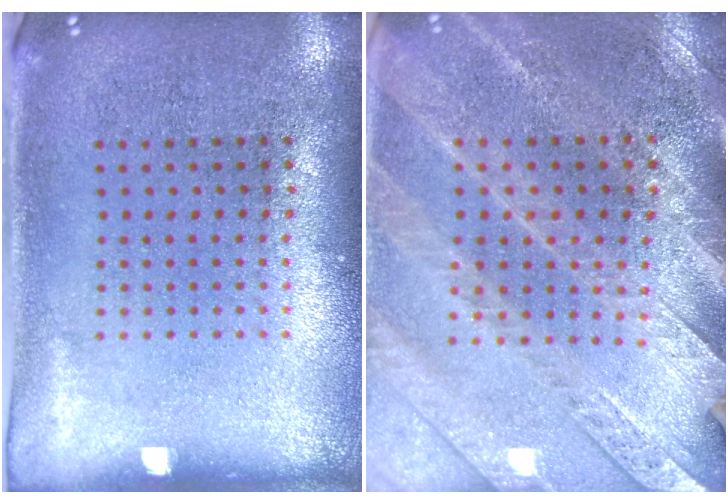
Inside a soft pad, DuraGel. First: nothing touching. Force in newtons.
{"total": 2.8, "press": 2.7, "slide": 0.6}